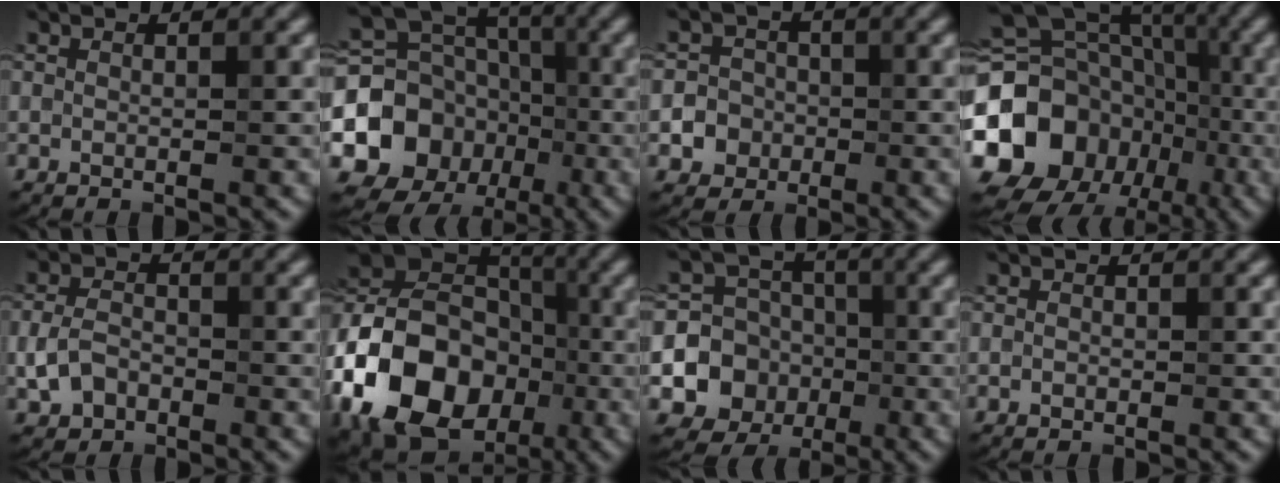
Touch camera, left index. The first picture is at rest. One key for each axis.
{"total": 10.9, "fx": -2.2, "fy": 9.3, "fz": 5.1, "tx": -0.112, "ty": 0.000, "tz": -0.044}
{"total": 4.9, "fx": -1.6, "fy": 4.6, "fz": 0.8, "tx": 0.008, "ty": 0.010, "tz": -0.043}
{"total": 21.6, "fx": -5.7, "fy": 19.0, "fz": 8.7, "tx": -0.180, "ty": -0.013, "tz": -0.122}
{"total": 3.1, "fx": -1.3, "fy": 2.2, "fz": 1.8, "tx": -0.040, "ty": 0.008, "tz": -0.027}
{"total": 15.9, "fx": -5.1, "fy": 12.0, "fz": 9.1, "tx": -0.193, "ty": 0.016, "tz": -0.099}
{"total": 7.3, "fx": -1.8, "fy": 6.6, "fz": 2.7, "tx": -0.044, "ty": -0.004, "tz": -0.053}
{"total": 0.6, "fx": -0.2, "fy": 0.5, "fz": 0.3, "tx": 0.007, "ty": 0.003, "tz": -0.009}